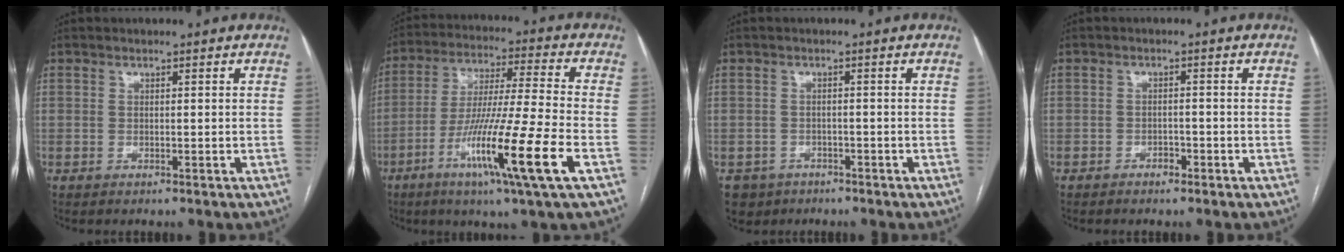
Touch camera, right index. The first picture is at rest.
{"total": 17.2, "force": [-6.9, -1.3, 15.7], "torque": [-0.301, -0.032, -0.127]}
{"total": 4.3, "force": [-2.8, 3.3, 0.1], "torque": [0.000, 0.005, -0.042]}
{"total": 1.5, "force": [-1.1, 0.9, 0.7], "torque": [-0.008, 0.005, -0.016]}